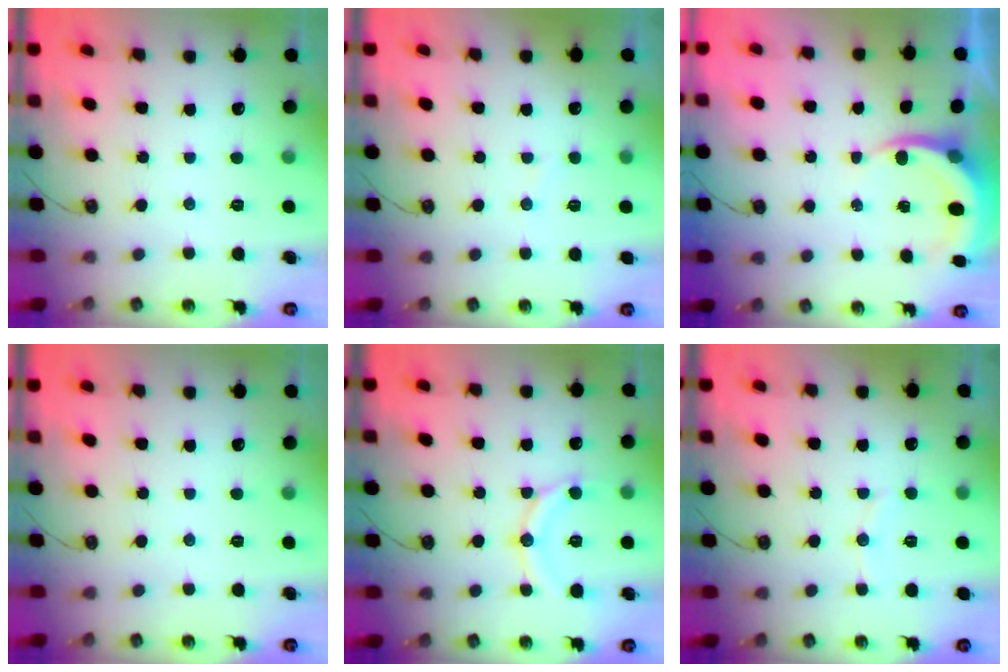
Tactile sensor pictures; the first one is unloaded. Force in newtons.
{"total": 2.9, "press": 2.6, "slide": 1.2}
{"total": 5.2, "press": 5.2, "slide": 0.6}
{"total": 0.0}
{"total": 12.9, "press": 12.9, "slide": 1.0}
{"total": 4.5, "press": 4.4, "slide": 1.0}